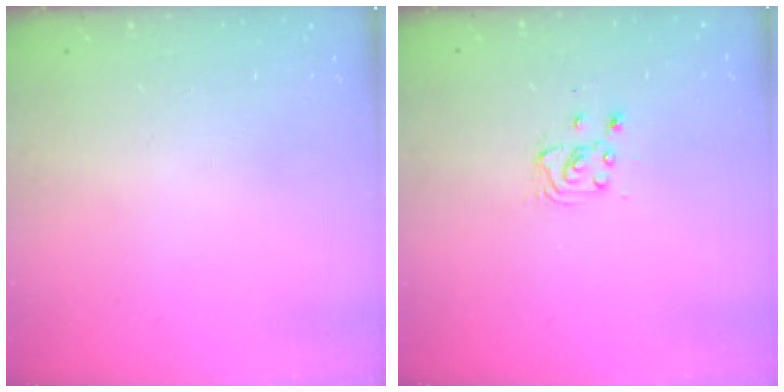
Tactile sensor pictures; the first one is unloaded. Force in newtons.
{"total": 2.9, "press": 2.9, "slide": 0.4}